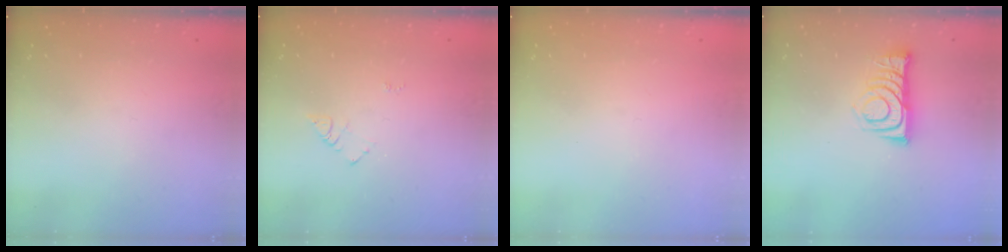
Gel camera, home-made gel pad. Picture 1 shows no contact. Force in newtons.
{"total": 5.4, "press": 5.4, "slide": 0.5}
{"total": 0.0}
{"total": 8.9, "press": 8.8, "slide": 0.9}